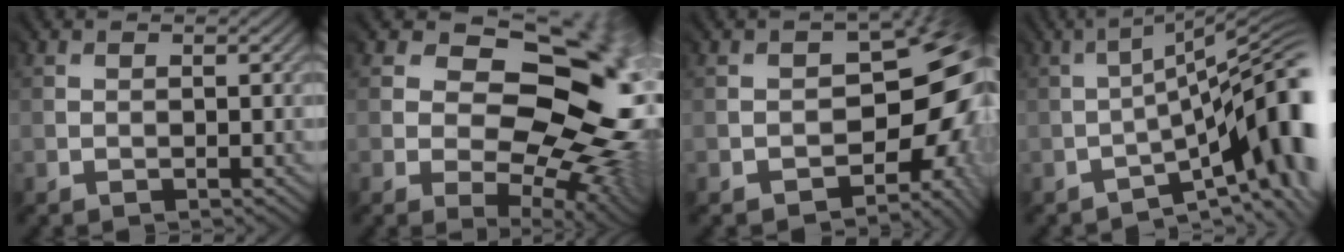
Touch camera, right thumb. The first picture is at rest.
{"total": 17.4, "force": [0.9, 11.2, 13.2], "torque": [-0.106, -0.002, 0.033]}
{"total": 13.4, "force": [-4.3, 8.8, 9.2], "torque": [-0.057, -0.008, -0.037]}
{"total": 13.0, "force": [-5.1, 3.7, 11.4], "torque": [-0.150, 0.001, -0.074]}